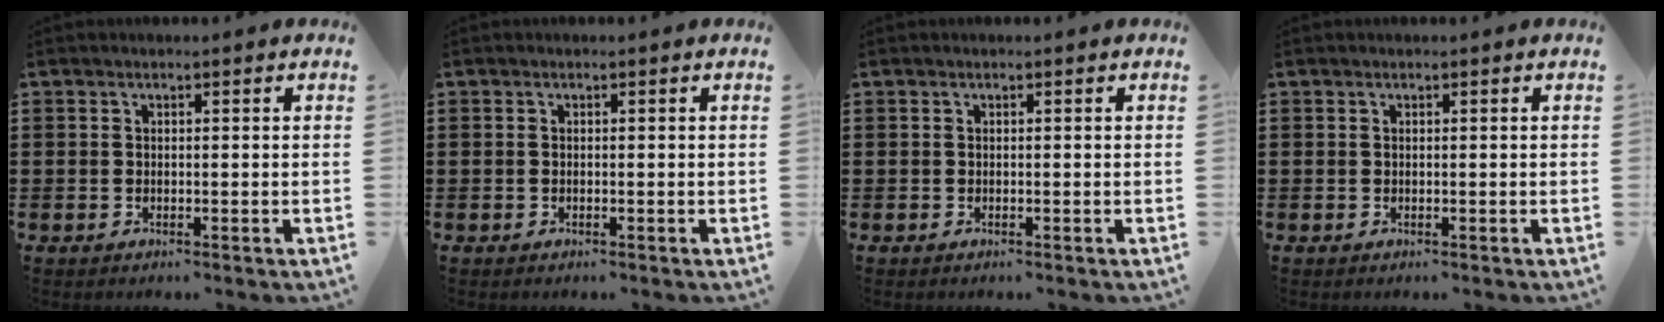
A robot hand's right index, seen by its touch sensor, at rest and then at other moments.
{"total": 0.0}
{"total": 0.0}
{"total": 0.0}